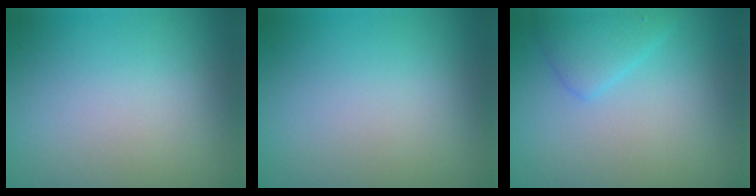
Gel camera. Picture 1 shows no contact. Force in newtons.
{"total": 0.0}
{"total": 2.4, "press": 2.4, "slide": 0.1}